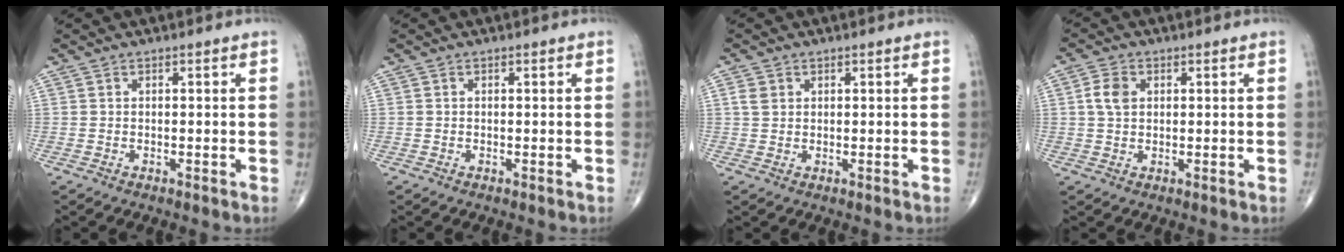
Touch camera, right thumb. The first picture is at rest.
{"total": 0.0}
{"total": 2.3, "force": [0.8, 1.8, 1.1], "torque": [-0.020, 0.002, 0.017]}
{"total": 4.0, "force": [0.9, 2.8, 2.7], "torque": [-0.052, 0.003, 0.014]}